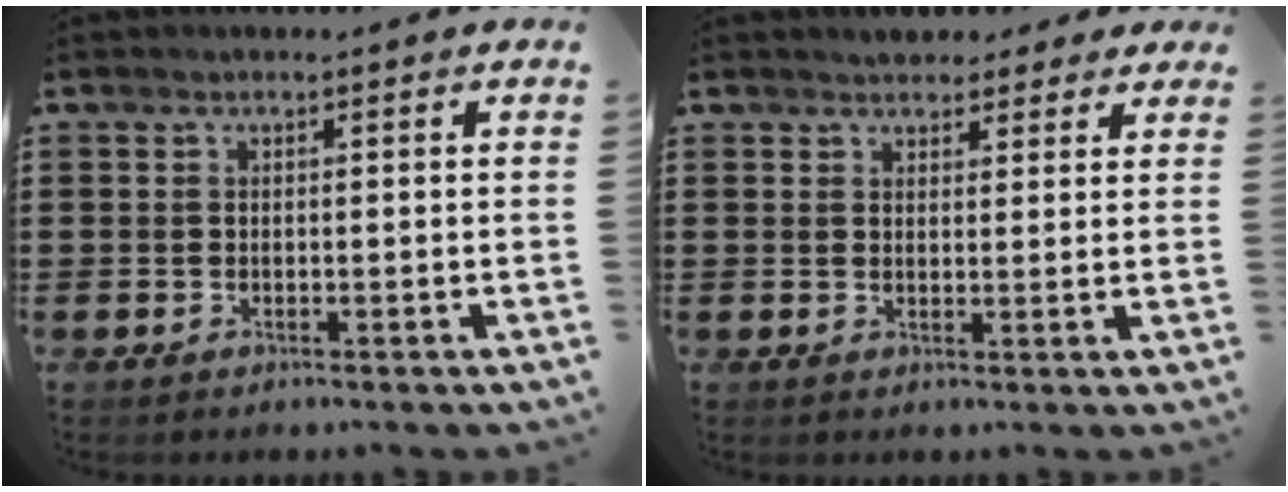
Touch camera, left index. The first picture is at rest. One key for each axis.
{"total": 2.7, "fx": 2.4, "fy": 1.1, "fz": 0.0, "tx": -0.001, "ty": -0.001, "tz": 0.043}